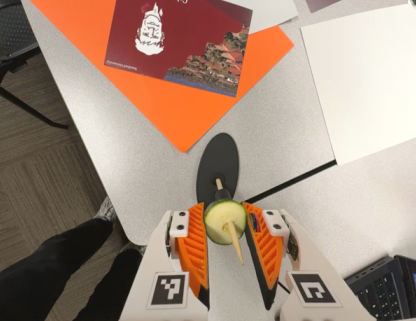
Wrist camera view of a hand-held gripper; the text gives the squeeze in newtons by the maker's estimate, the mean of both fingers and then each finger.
{"total": 12.1, "left": 12.0, "right": 12.3}